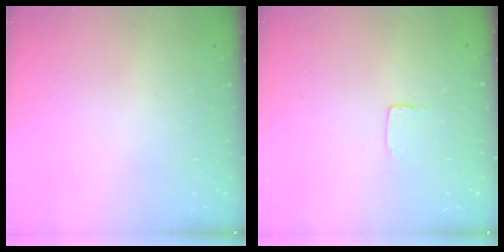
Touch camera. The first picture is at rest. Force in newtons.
{"total": 1.0, "press": 1.0, "slide": 0.1}